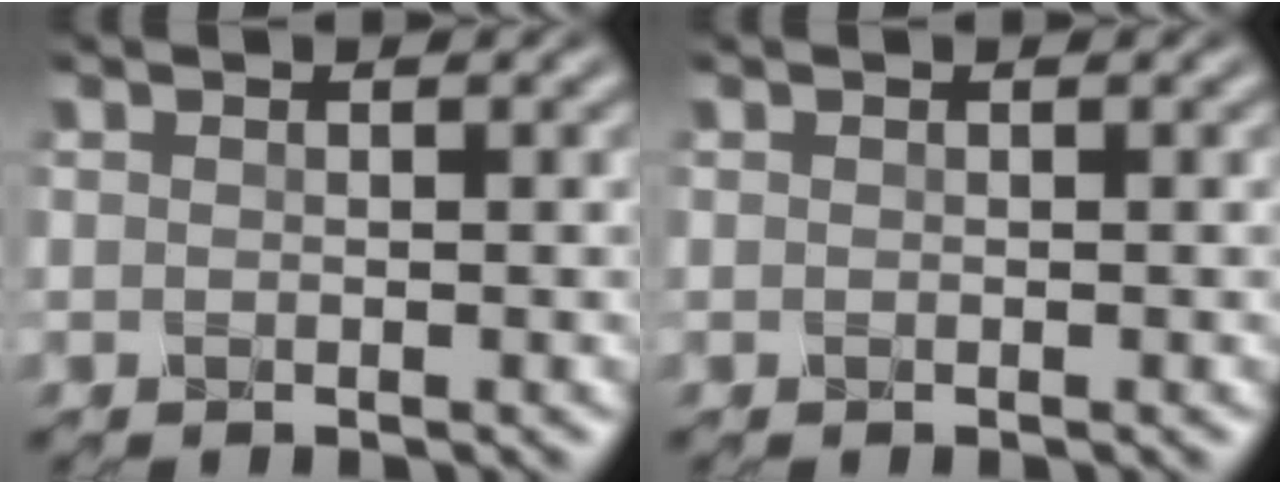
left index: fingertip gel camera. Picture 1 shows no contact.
{"total": 0.0}